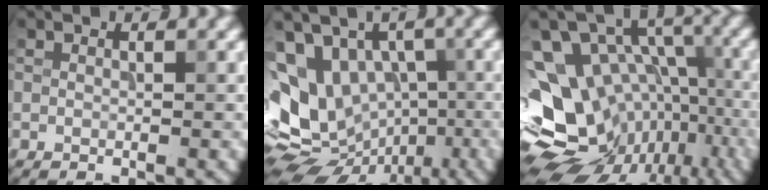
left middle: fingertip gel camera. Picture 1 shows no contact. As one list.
[{"total": 12.3, "force": [-0.9, 9.5, 7.7], "torque": [-0.133, -0.004, -0.002]}, {"total": 14.8, "force": [-4.3, 11.3, 8.6], "torque": [-0.152, 0.010, -0.021]}]